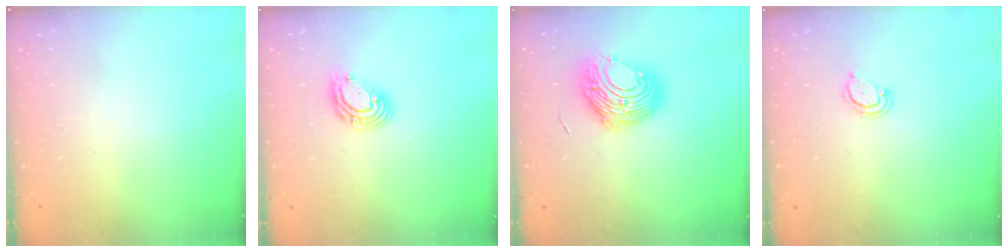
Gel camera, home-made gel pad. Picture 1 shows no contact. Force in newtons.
{"total": 7.9, "press": 7.8, "slide": 1.5}
{"total": 11.1, "press": 11.1, "slide": 0.9}
{"total": 2.5, "press": 2.5, "slide": 0.2}